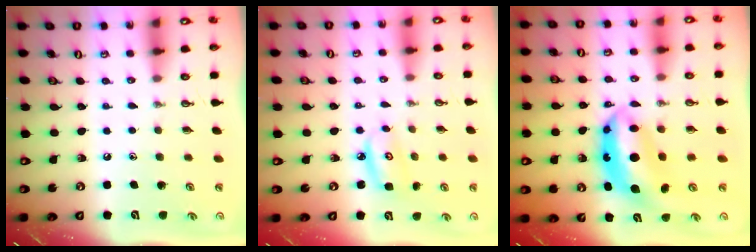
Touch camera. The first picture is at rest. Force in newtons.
{"total": 5.0, "press": 4.9, "slide": 0.3}
{"total": 10.0, "press": 9.9, "slide": 1.2}